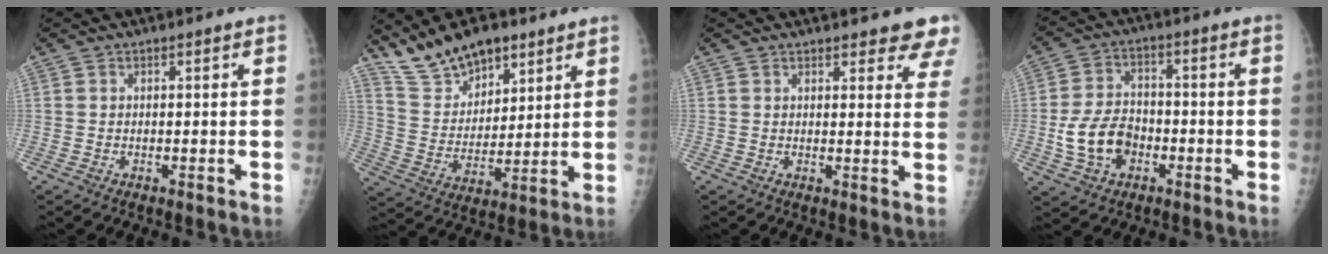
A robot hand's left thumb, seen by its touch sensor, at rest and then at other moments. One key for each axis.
{"total": 13.0, "fx": 9.8, "fy": 6.1, "fz": 6.0, "tx": -0.081, "ty": -0.047, "tz": 0.189}
{"total": 8.9, "fx": 7.8, "fy": 2.4, "fz": 3.5, "tx": 0.001, "ty": -0.030, "tz": 0.071}
{"total": 10.0, "fx": -2.9, "fy": 7.2, "fz": 6.3, "tx": -0.104, "ty": 0.022, "tz": -0.050}